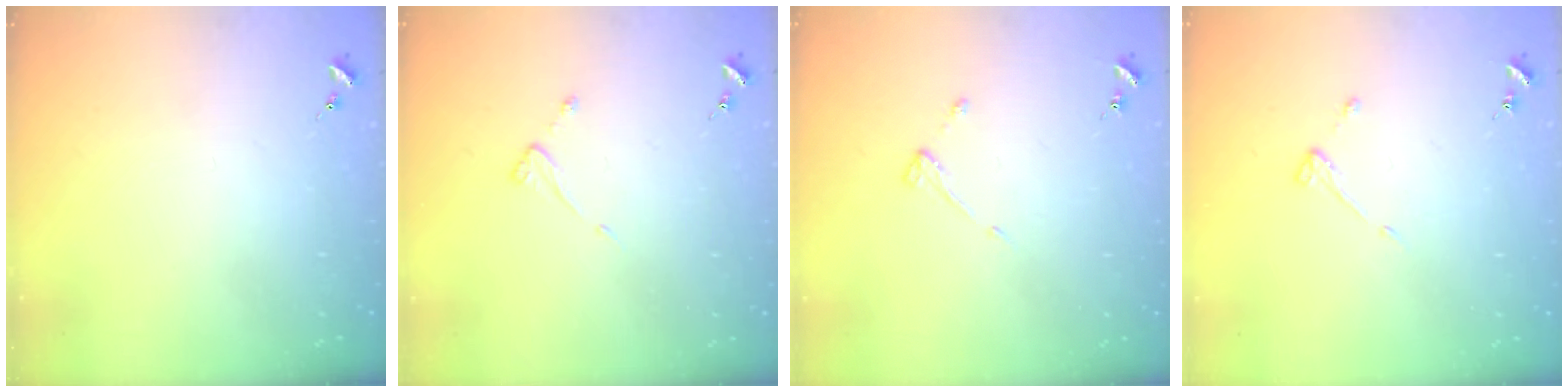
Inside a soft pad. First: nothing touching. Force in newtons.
{"total": 3.6, "press": 3.6, "slide": 0.3}
{"total": 2.9, "press": 2.9, "slide": 0.5}
{"total": 3.6, "press": 3.5, "slide": 0.6}